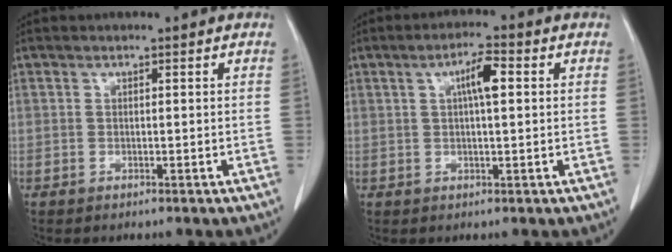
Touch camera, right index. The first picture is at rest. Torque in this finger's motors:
{"motor_torque": [0.23, 0.06, 0.12, 0.06]}